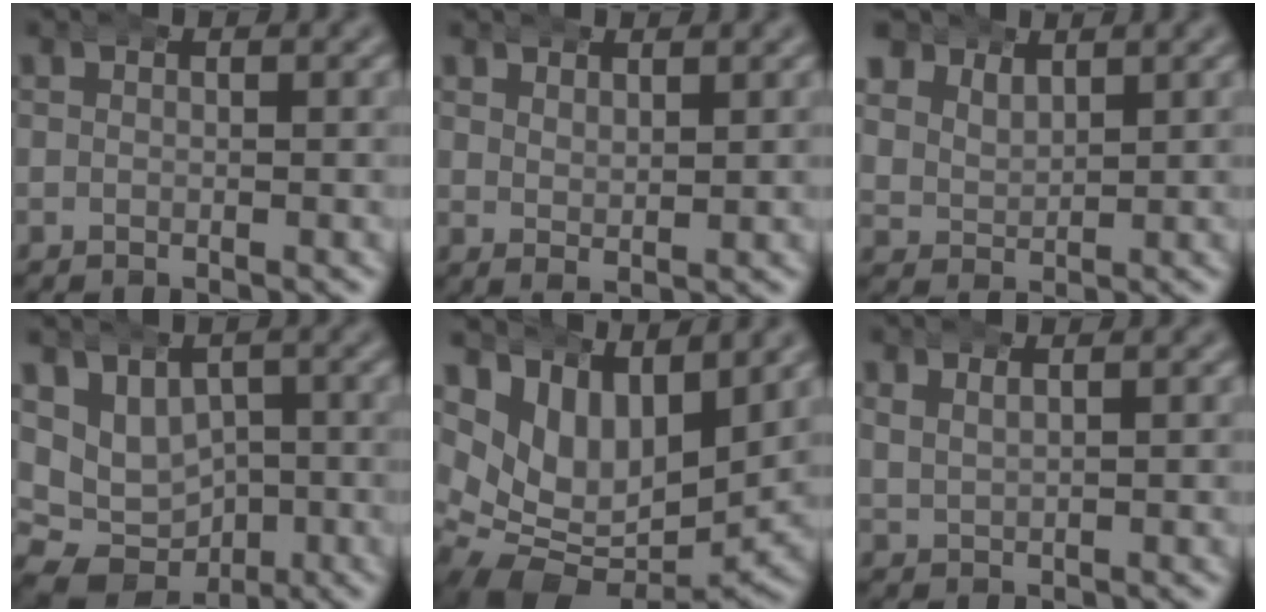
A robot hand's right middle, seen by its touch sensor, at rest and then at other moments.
{"total": 1.4, "force": [1.3, 0.2, 0.6], "torque": [-0.008, -0.005, 0.028]}
{"total": 3.8, "force": [2.6, 2.6, 1.0], "torque": [-0.034, -0.007, 0.049]}
{"total": 11.2, "force": [-0.5, 9.9, 5.2], "torque": [-0.106, -0.039, -0.006]}
{"total": 10.3, "force": [0.2, 8.1, 6.5], "torque": [-0.146, -0.038, 0.014]}
{"total": 1.2, "force": [1.0, 0.6, 0.5], "torque": [-0.003, 0.005, 0.021]}